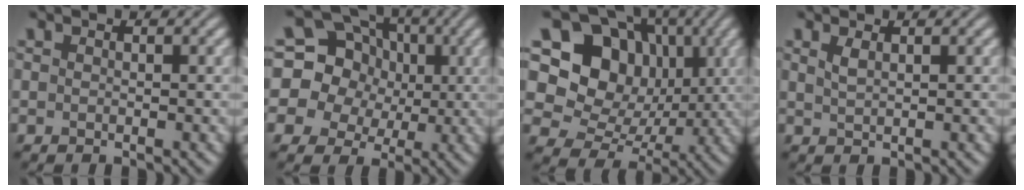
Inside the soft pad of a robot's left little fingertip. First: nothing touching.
{"total": 16.8, "force": [4.4, 14.9, 6.4], "torque": [-0.150, 0.041, 0.053]}
{"total": 13.3, "force": [4.0, 10.9, 6.5], "torque": [-0.136, 0.038, 0.060]}
{"total": 1.0, "force": [0.6, 0.3, 0.8], "torque": [-0.019, 0.001, 0.014]}